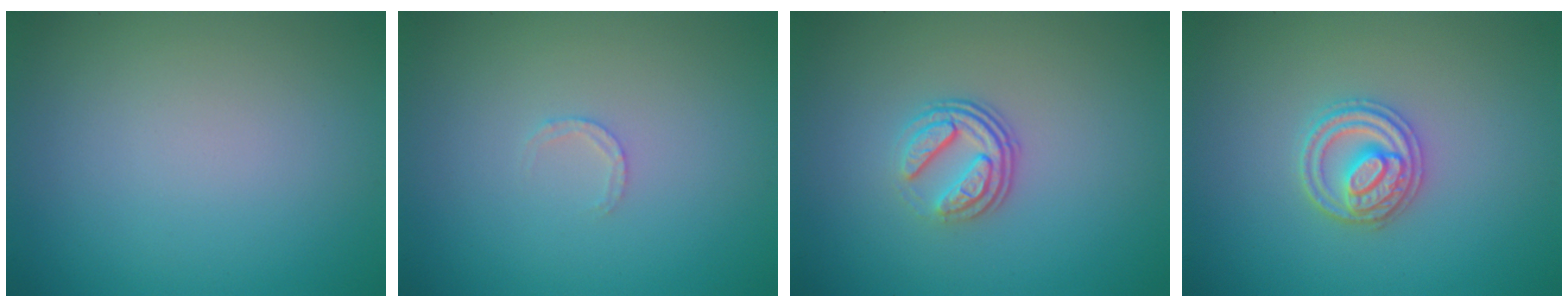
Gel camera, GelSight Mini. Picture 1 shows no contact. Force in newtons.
{"total": 0.9, "press": 0.9, "slide": 0.2}
{"total": 3.4, "press": 2.4, "slide": 2.5}
{"total": 2.8, "press": 2.8, "slide": 0.4}